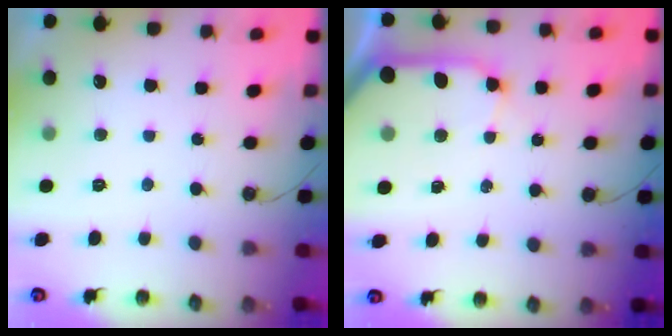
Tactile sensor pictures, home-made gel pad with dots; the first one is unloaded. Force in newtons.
{"total": 11.7, "press": 11.6, "slide": 1.6}